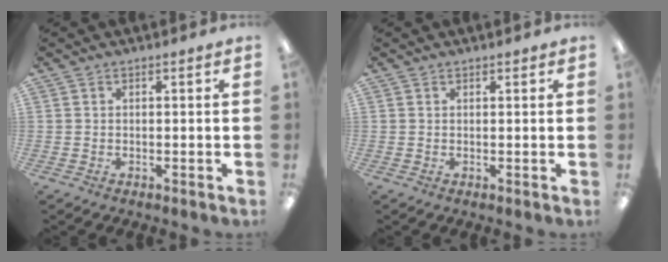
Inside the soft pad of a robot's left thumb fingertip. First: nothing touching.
{"total": 0.5, "force": [0.5, 0.2, 0.0], "torque": [0.007, -0.003, 0.007]}